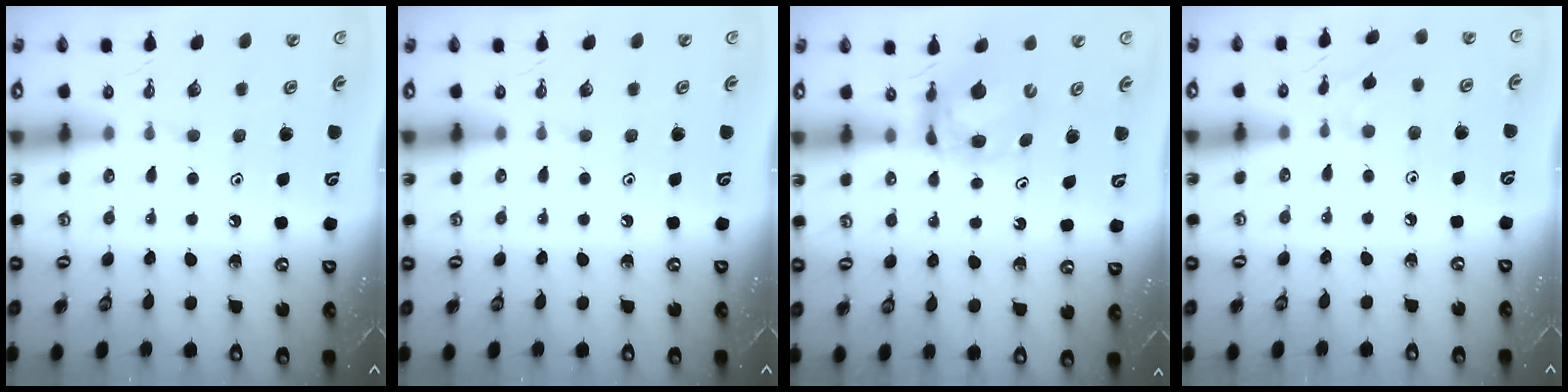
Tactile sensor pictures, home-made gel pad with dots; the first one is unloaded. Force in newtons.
{"total": 0.0}
{"total": 6.3, "press": 6.3, "slide": 0.7}
{"total": 3.3, "press": 3.2, "slide": 0.7}